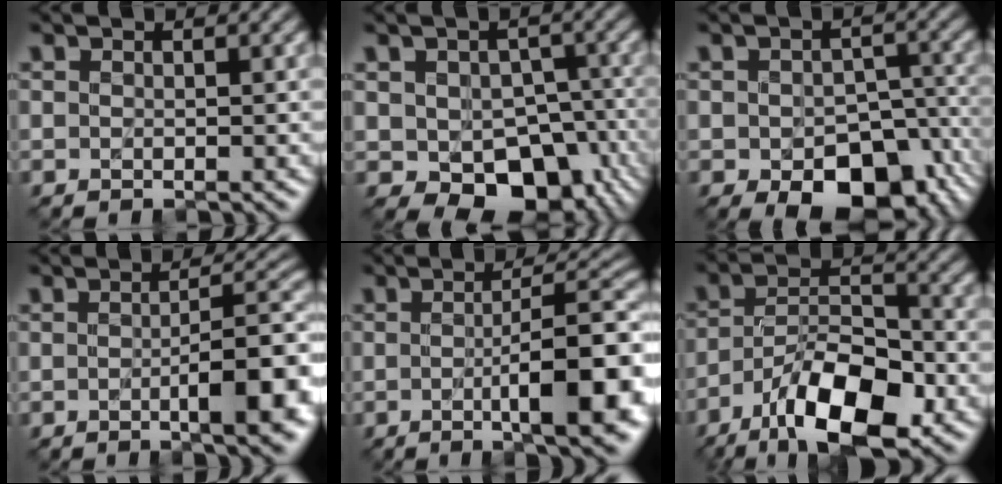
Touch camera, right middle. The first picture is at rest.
{"total": 9.4, "force": [-3.4, 6.4, 6.0], "torque": [-0.080, -0.024, -0.038]}
{"total": 10.6, "force": [-4.7, 6.1, 7.3], "torque": [-0.110, -0.029, -0.051]}
{"total": 7.2, "force": [-1.9, 1.7, 6.8], "torque": [-0.091, 0.005, -0.028]}
{"total": 9.4, "force": [-1.9, 2.1, 9.0], "torque": [-0.119, 0.003, -0.029]}
{"total": 10.4, "force": [-6.0, 3.8, 7.6], "torque": [-0.130, 0.010, -0.109]}